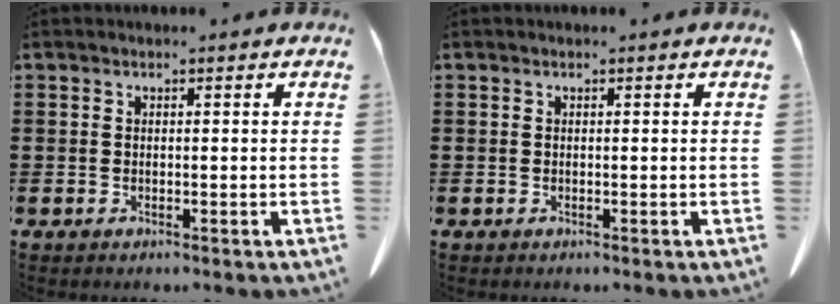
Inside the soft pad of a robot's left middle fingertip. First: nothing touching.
{"total": 0.0}